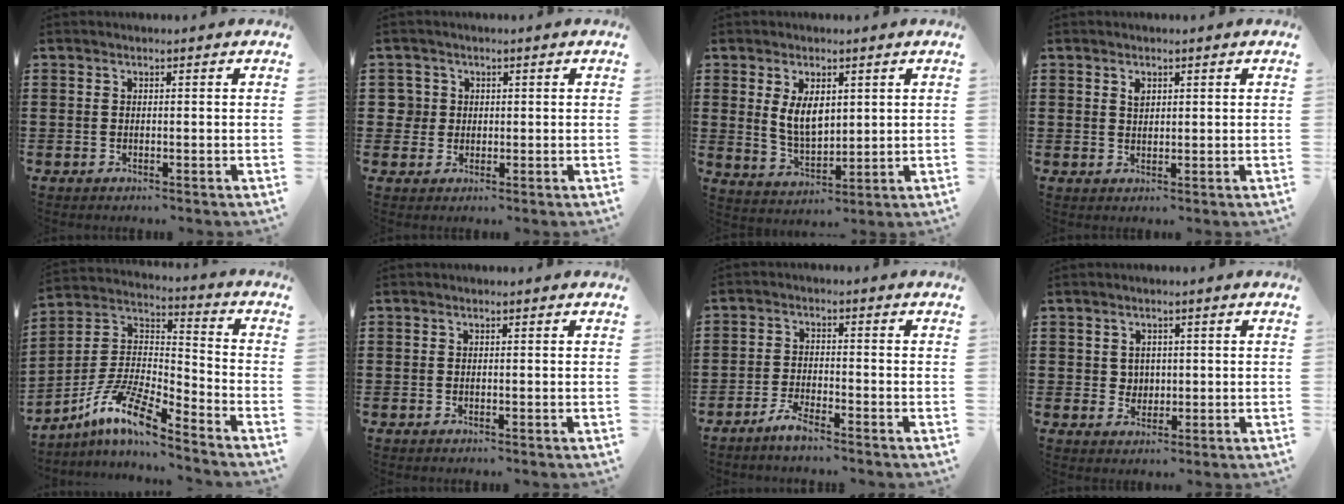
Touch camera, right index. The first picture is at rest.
{"total": 2.7, "force": [0.5, 2.6, 0.5], "torque": [-0.024, 0.008, 0.009]}
{"total": 5.6, "force": [1.8, 3.1, 4.4], "torque": [-0.086, 0.002, 0.031]}
{"total": 1.3, "force": [0.8, 0.7, 0.8], "torque": [-0.018, 0.001, 0.016]}
{"total": 10.4, "force": [-7.9, 1.6, 6.6], "torque": [-0.154, -0.005, -0.161]}
{"total": 0.0}
{"total": 2.8, "force": [-2.6, 0.1, 1.0], "torque": [-0.028, 0.003, -0.053]}
{"total": 2.1, "force": [0.8, 1.8, 0.7], "torque": [-0.021, 0.008, 0.016]}